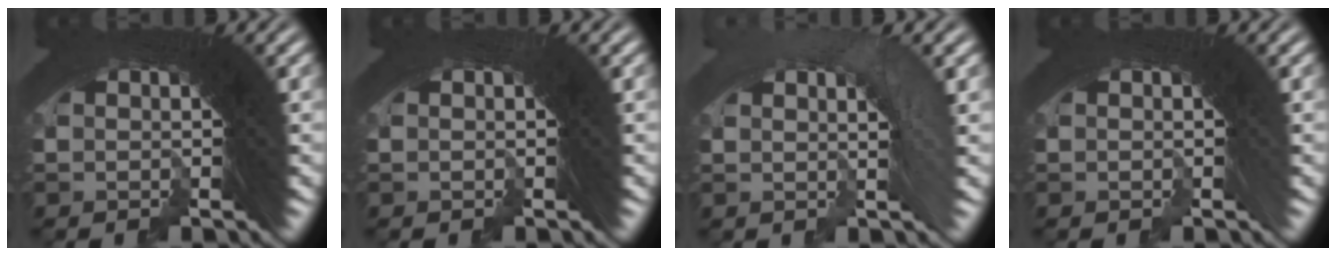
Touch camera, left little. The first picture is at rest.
{"total": 0.7, "force": [-0.4, -0.2, -0.6], "torque": [0.006, -0.002, -0.004]}
{"total": 2.3, "force": [-2.2, 0.0, -0.6], "torque": [0.020, -0.001, -0.035]}
{"total": 1.1, "force": [-0.3, -0.5, -1.0], "torque": [0.014, -0.003, -0.003]}